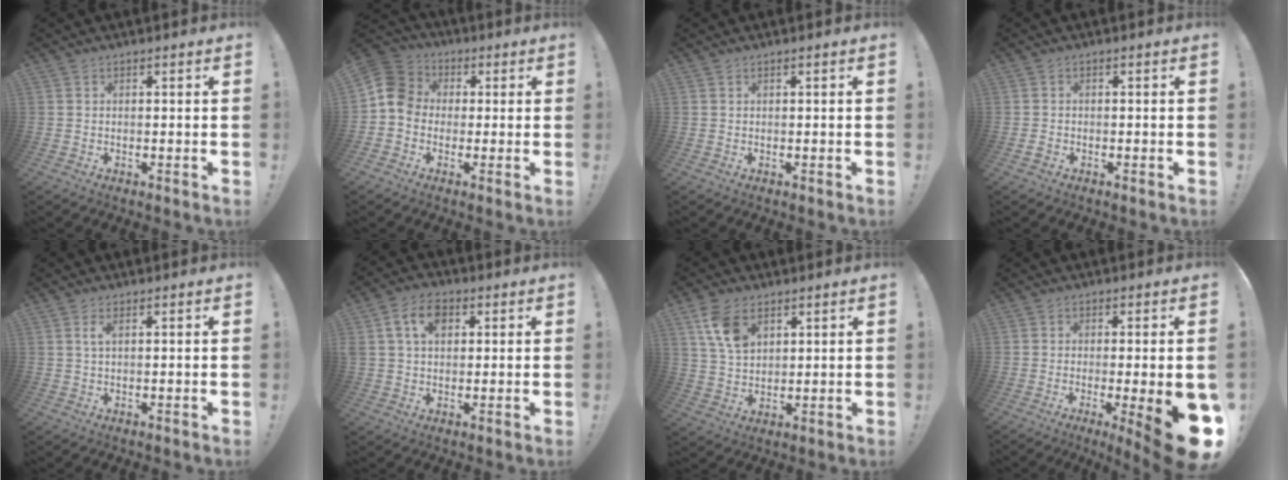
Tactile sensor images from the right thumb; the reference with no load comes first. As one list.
[{"total": 9.7, "force": [-0.3, 8.6, 4.4], "torque": [-0.078, 0.019, -0.001]}, {"total": 0.0}, {"total": 1.4, "force": [-1.1, 0.6, 0.6], "torque": [-0.012, 0.004, -0.018]}, {"total": 2.0, "force": [0.8, 0.6, 1.8], "torque": [-0.033, 0.001, 0.012]}, {"total": 8.9, "force": [2.9, 6.1, 5.7], "torque": [-0.101, 0.006, 0.054]}, {"total": 9.8, "force": [5.1, 6.1, 5.8], "torque": [-0.112, -0.010, 0.098]}, {"total": 13.5, "force": [-3.1, 1.8, 13.0], "torque": [-0.158, -0.002, -0.031]}]